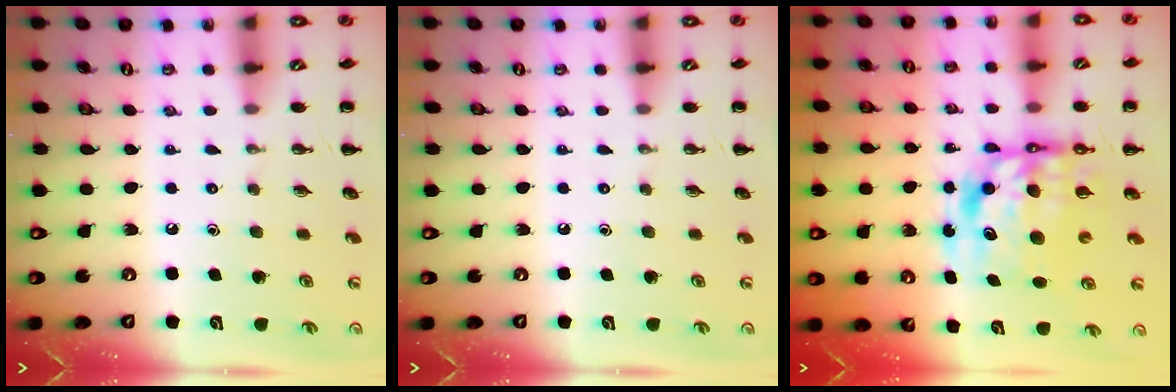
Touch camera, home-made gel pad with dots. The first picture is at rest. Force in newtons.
{"total": 0.0}
{"total": 10.4, "press": 10.0, "slide": 2.8}